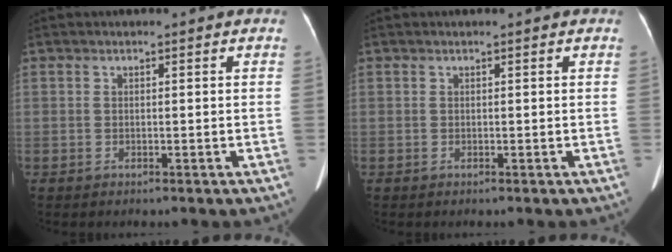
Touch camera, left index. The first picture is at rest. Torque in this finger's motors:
{"motor_torque": [0.00, 0.02, 0.00, 0.00]}